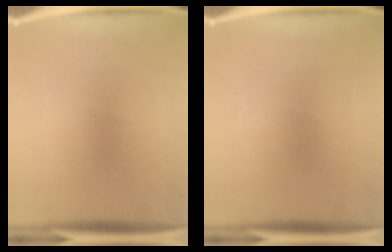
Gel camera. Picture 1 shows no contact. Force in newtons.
{"total": 0.0}